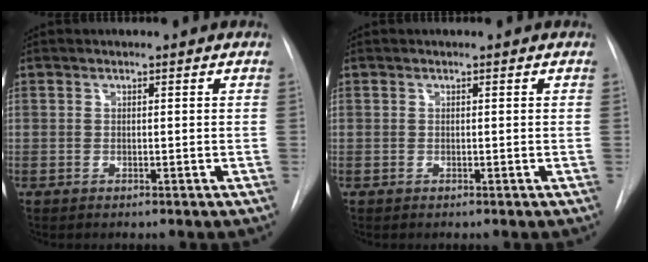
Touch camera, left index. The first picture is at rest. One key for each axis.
{"total": 0.0}